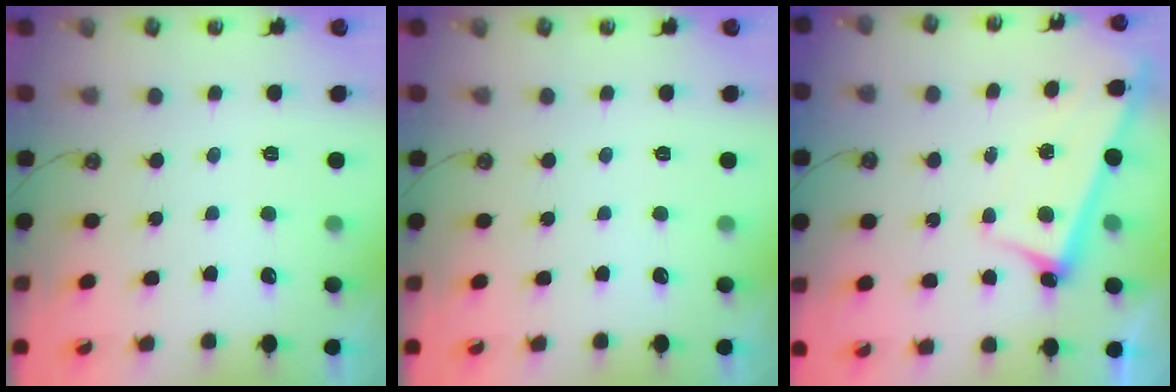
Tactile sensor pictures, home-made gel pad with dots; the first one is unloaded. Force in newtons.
{"total": 0.0}
{"total": 2.8, "press": 2.8, "slide": 0.4}